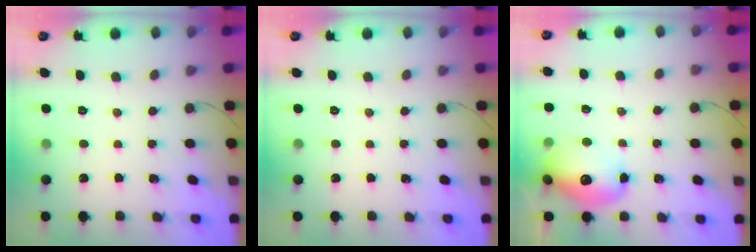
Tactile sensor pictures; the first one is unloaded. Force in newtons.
{"total": 0.0}
{"total": 14.2, "press": 13.8, "slide": 3.2}